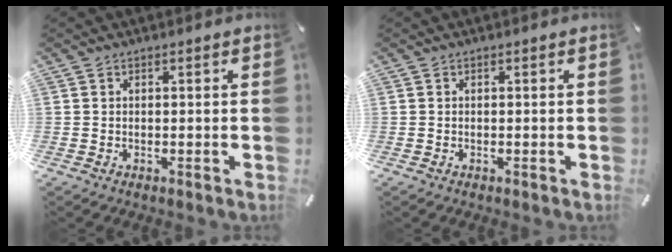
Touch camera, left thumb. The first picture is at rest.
{"total": 0.0}